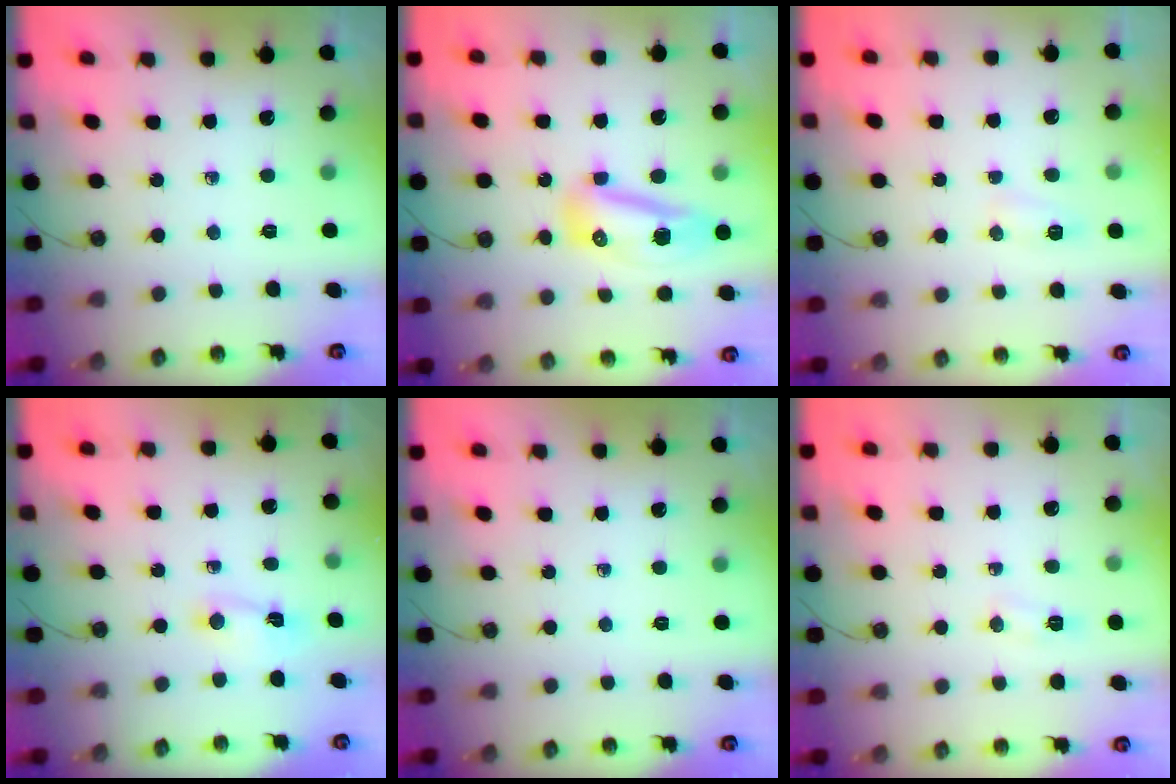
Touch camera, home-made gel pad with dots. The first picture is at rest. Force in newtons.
{"total": 10.2, "press": 9.9, "slide": 2.4}
{"total": 5.2, "press": 5.2, "slide": 0.6}
{"total": 1.5, "press": 1.4, "slide": 0.4}
{"total": 0.0}
{"total": 4.4, "press": 4.4, "slide": 0.5}